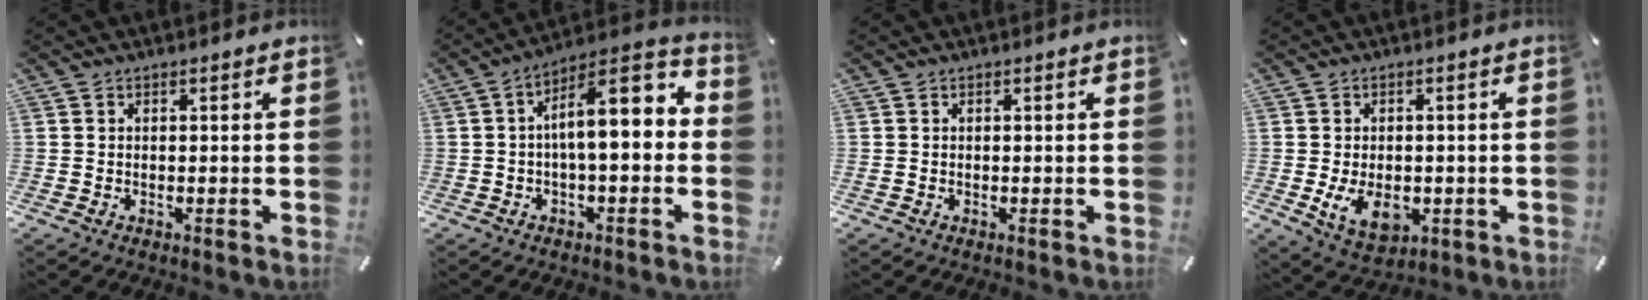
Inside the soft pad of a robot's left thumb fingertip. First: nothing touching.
{"total": 11.8, "force": [1.3, 4.9, 10.7], "torque": [-0.152, -0.017, 0.019]}
{"total": 0.0}
{"total": 8.1, "force": [-1.6, 5.6, 5.7], "torque": [-0.100, -0.006, -0.029]}